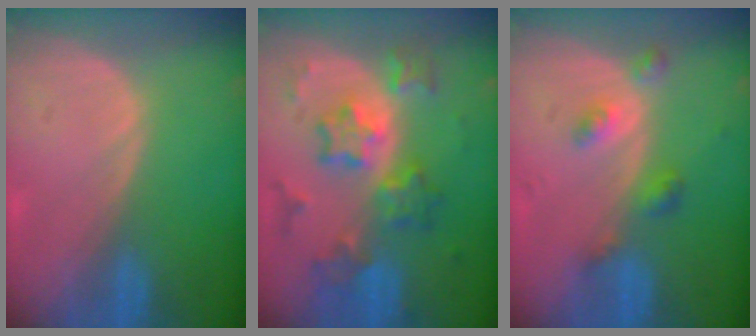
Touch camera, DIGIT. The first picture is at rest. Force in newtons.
{"total": 8.9, "press": 8.9, "slide": 0.8}
{"total": 4.5, "press": 4.0, "slide": 1.9}